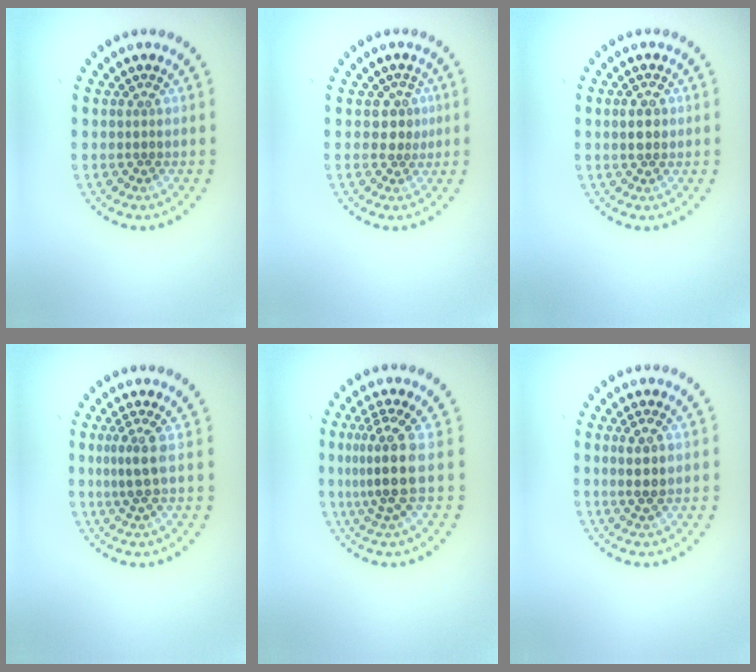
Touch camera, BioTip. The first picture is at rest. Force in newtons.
{"total": 1.7, "press": 1.4, "slide": 0.9}
{"total": 2.2, "press": 2.2, "slide": 0.1}
{"total": 2.2, "press": 1.5, "slide": 1.7}
{"total": 4.1, "press": 3.1, "slide": 2.7}
{"total": 2.1, "press": 1.9, "slide": 0.9}